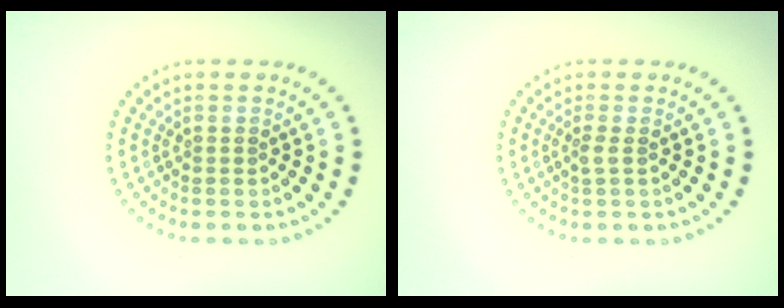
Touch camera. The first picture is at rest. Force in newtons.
{"total": 0.9, "press": 0.6, "slide": 0.6}